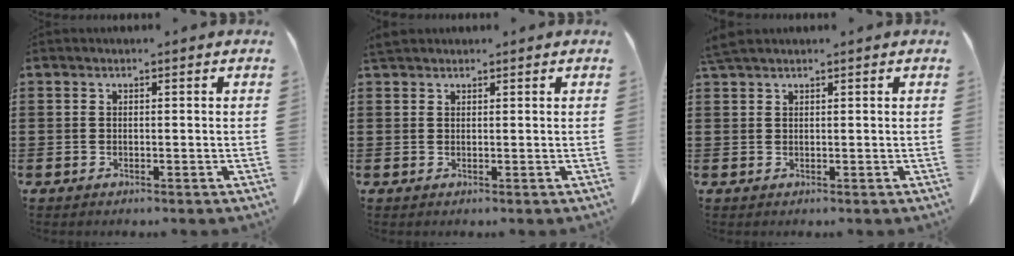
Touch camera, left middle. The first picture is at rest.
{"total": 1.5, "force": [1.4, 0.5, 0.5], "torque": [-0.015, 0.002, 0.028]}
{"total": 1.7, "force": [1.5, 0.1, 0.9], "torque": [-0.023, -0.002, 0.029]}